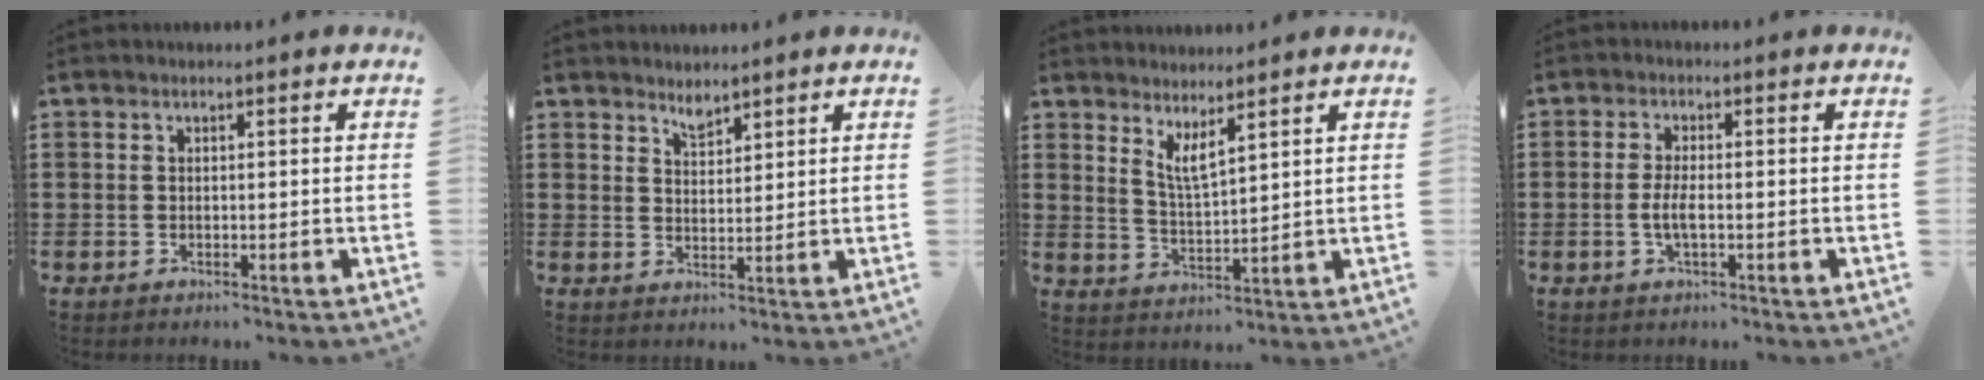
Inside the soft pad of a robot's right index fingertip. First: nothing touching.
{"total": 2.2, "force": [2.1, 0.6, 0.5], "torque": [-0.015, 0.001, 0.041]}
{"total": 3.8, "force": [2.8, 0.5, 2.5], "torque": [-0.057, -0.004, 0.050]}
{"total": 3.1, "force": [-0.7, 0.8, 2.9], "torque": [-0.067, -0.004, -0.018]}